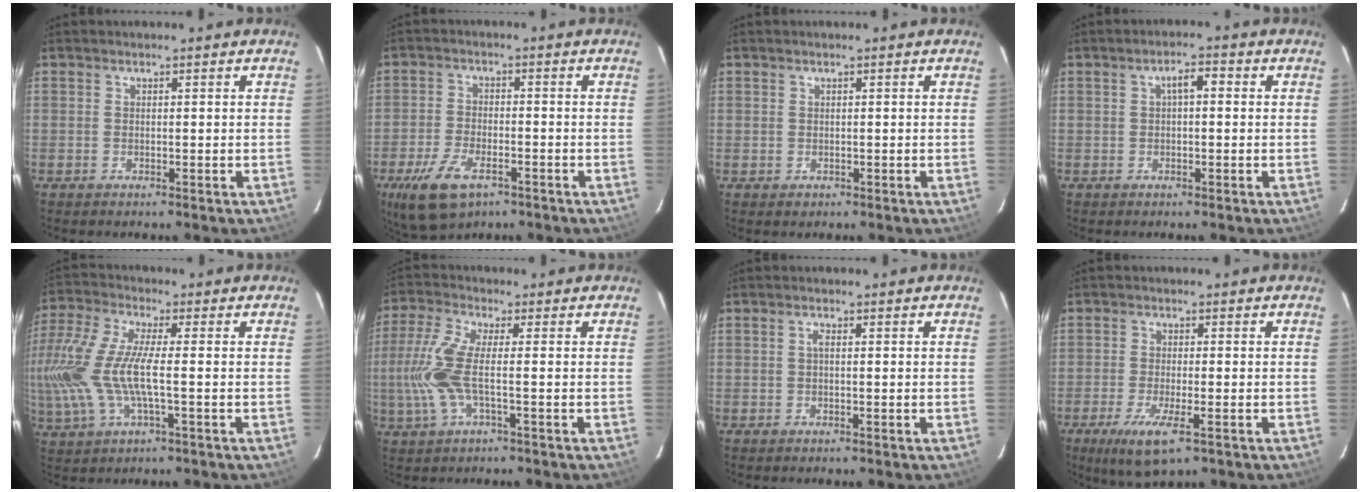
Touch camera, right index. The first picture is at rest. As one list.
[{"total": 10.3, "force": [-5.9, 4.9, 6.8], "torque": [-0.159, -0.018, -0.105]}, {"total": 1.3, "force": [0.0, 1.3, 0.0], "torque": [0.003, 0.002, 0.002]}, {"total": 3.0, "force": [0.5, 1.2, 2.7], "torque": [-0.047, 0.014, 0.007]}, {"total": 15.6, "force": [-1.6, 4.3, 14.9], "torque": [-0.309, -0.008, -0.032]}, {"total": 9.7, "force": [-1.4, 1.1, 9.5], "torque": [-0.218, -0.004, -0.027]}, {"total": 0.9, "force": [0.0, 0.2, 0.9], "torque": [-0.017, 0.004, -0.002]}, {"total": 7.6, "force": [-4.2, 1.9, 6.1], "torque": [-0.134, -0.027, -0.074]}]